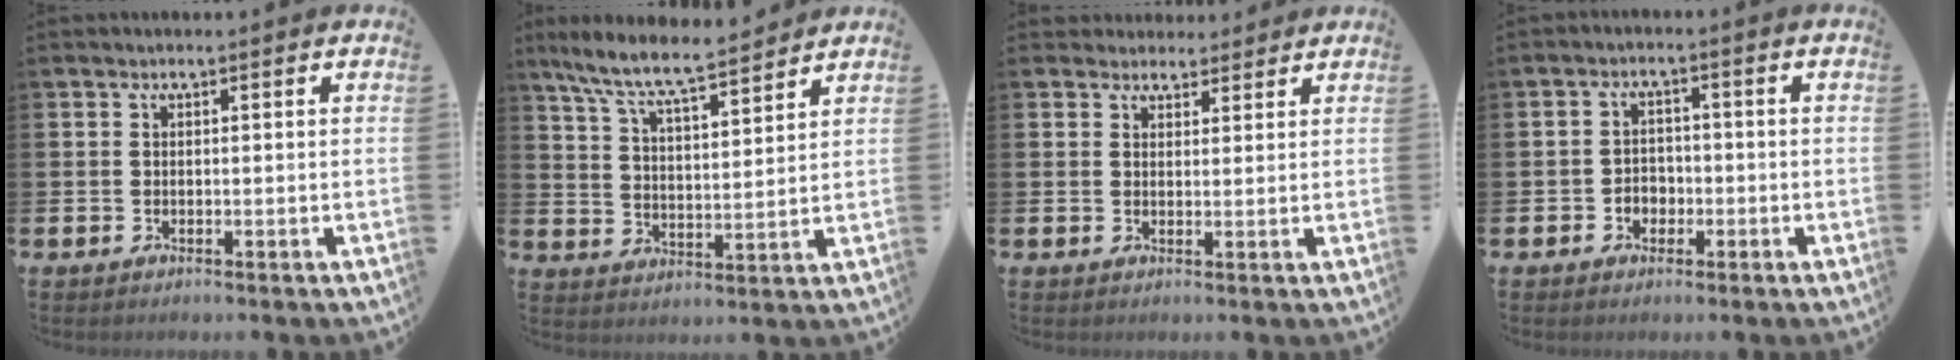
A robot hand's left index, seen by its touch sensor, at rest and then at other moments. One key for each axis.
{"total": 8.3, "fx": 7.6, "fy": 0.8, "fz": 3.4, "tx": -0.091, "ty": -0.047, "tz": 0.133}
{"total": 3.1, "fx": 2.8, "fy": 1.3, "fz": -0.2, "tx": 0.010, "ty": -0.010, "tz": 0.049}
{"total": 2.5, "fx": -1.2, "fy": 2.0, "fz": 0.8, "tx": -0.013, "ty": 0.004, "tz": -0.030}